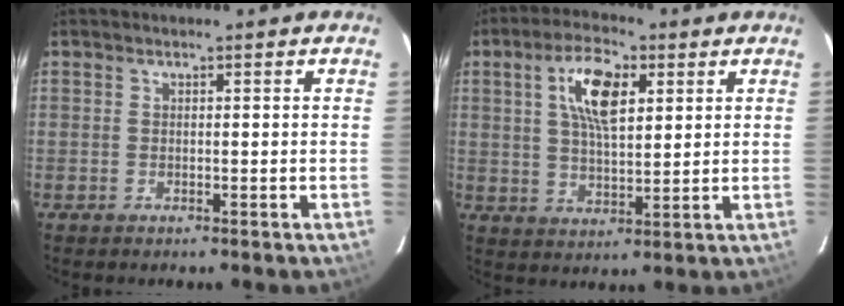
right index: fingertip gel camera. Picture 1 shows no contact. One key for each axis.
{"total": 9.7, "fx": 3.5, "fy": 4.1, "fz": 8.1, "tx": -0.151, "ty": 0.015, "tz": 0.064}